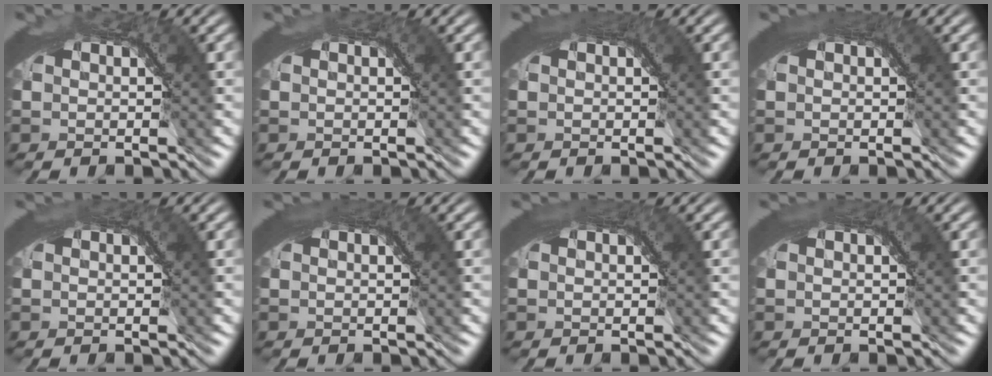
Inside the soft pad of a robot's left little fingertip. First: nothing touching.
{"total": 0.5, "force": [0.2, 0.2, 0.4], "torque": [-0.005, 0.000, 0.002]}
{"total": 1.5, "force": [0.9, 0.4, 1.2], "torque": [-0.010, 0.003, 0.010]}
{"total": 1.5, "force": [0.9, 0.3, 1.1], "torque": [-0.011, 0.002, 0.010]}
{"total": 0.9, "force": [0.4, 0.3, 0.7], "torque": [-0.005, 0.002, 0.005]}
{"total": 1.4, "force": [0.8, 0.3, 1.1], "torque": [-0.009, 0.002, 0.009]}
{"total": 1.3, "force": [0.7, 0.3, 1.0], "torque": [-0.007, 0.001, 0.009]}
{"total": 1.1, "force": [0.7, 0.2, 0.9], "torque": [-0.006, 0.002, 0.008]}